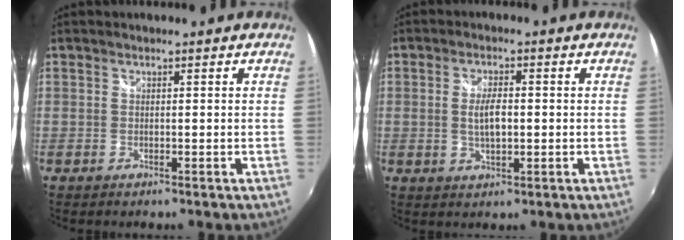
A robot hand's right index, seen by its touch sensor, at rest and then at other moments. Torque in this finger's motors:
{"motor_torque": [1.03, 0.65, 0.15, 0.03]}